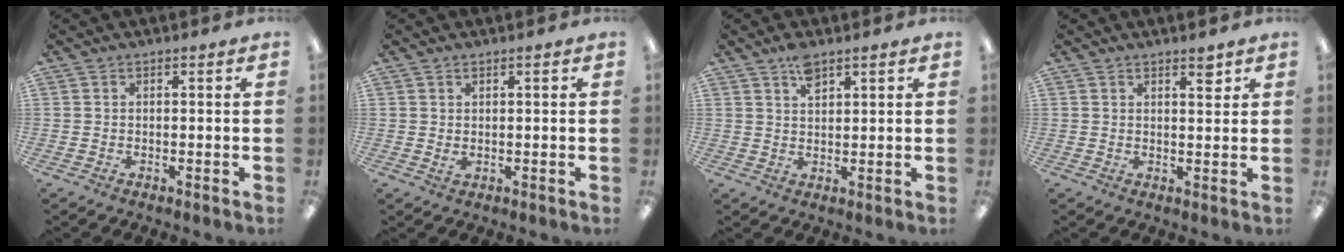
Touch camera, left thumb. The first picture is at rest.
{"total": 1.1, "force": [0.3, 0.4, 1.0], "torque": [-0.019, 0.000, 0.005]}
{"total": 4.1, "force": [2.8, 1.7, 2.5], "torque": [-0.039, -0.006, 0.047]}
{"total": 3.0, "force": [2.2, 0.9, 1.9], "torque": [-0.017, -0.010, 0.033]}